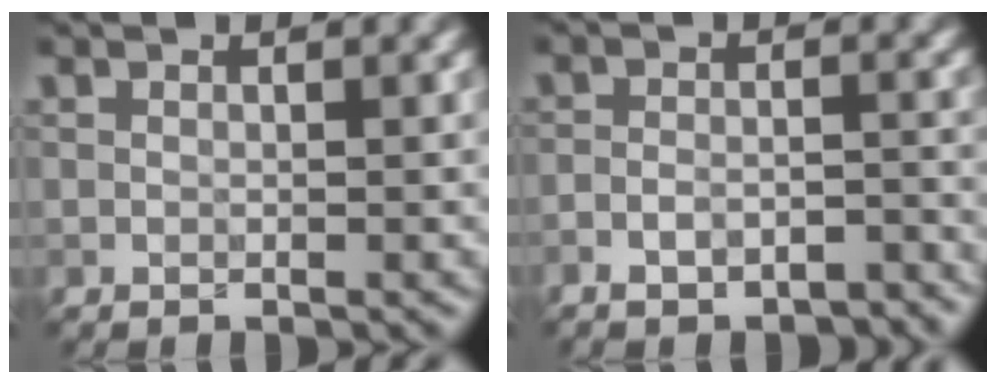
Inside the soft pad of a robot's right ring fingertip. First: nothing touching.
{"total": 5.4, "force": [-4.7, 1.7, 2.1], "torque": [-0.036, 0.003, -0.070]}